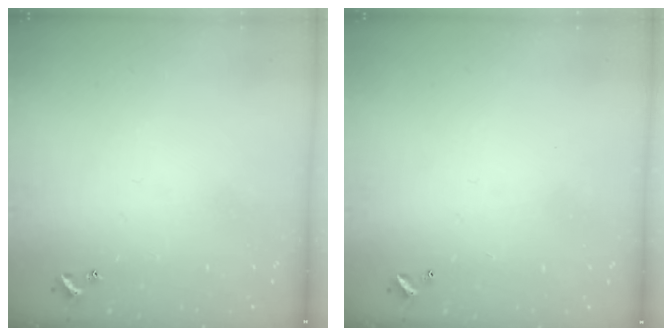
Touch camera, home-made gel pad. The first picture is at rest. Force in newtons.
{"total": 2.8, "press": 2.8, "slide": 0.1}